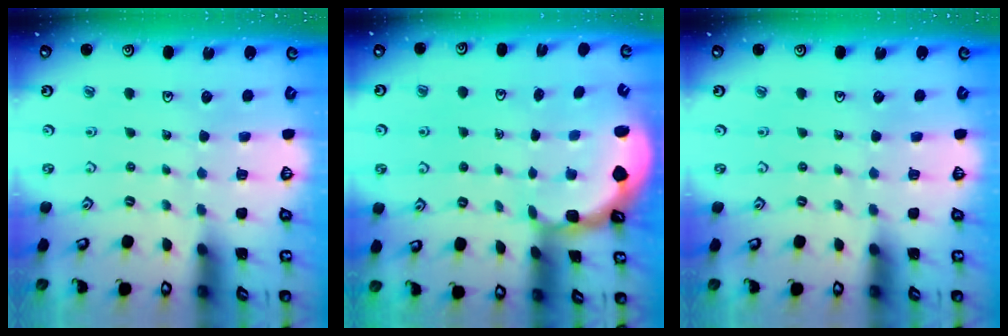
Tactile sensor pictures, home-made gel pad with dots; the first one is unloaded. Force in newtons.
{"total": 1.9, "press": 1.8, "slide": 0.6}
{"total": 0.0}